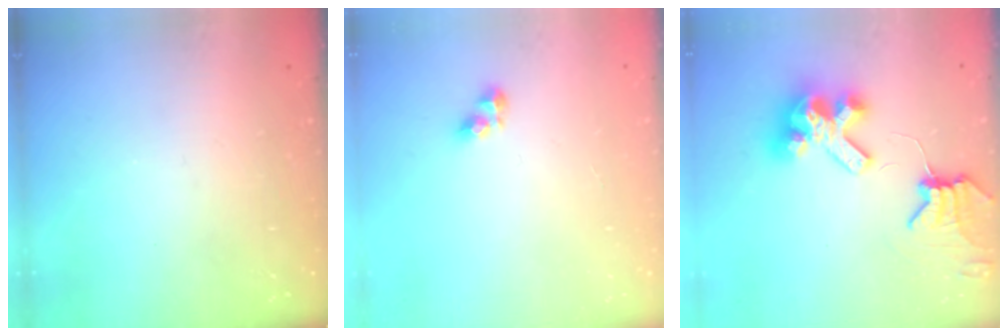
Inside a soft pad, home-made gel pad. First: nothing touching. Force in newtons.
{"total": 5.0, "press": 5.0, "slide": 0.5}
{"total": 10.6, "press": 10.5, "slide": 1.4}